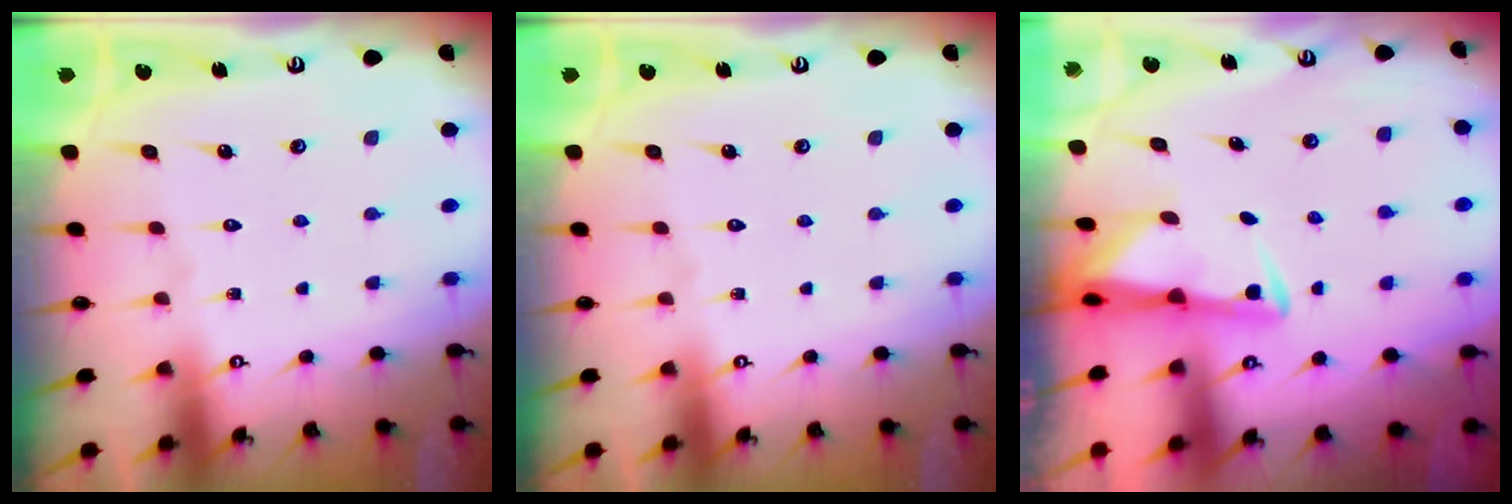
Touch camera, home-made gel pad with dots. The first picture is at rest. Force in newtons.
{"total": 0.0}
{"total": 2.9, "press": 2.8, "slide": 0.5}